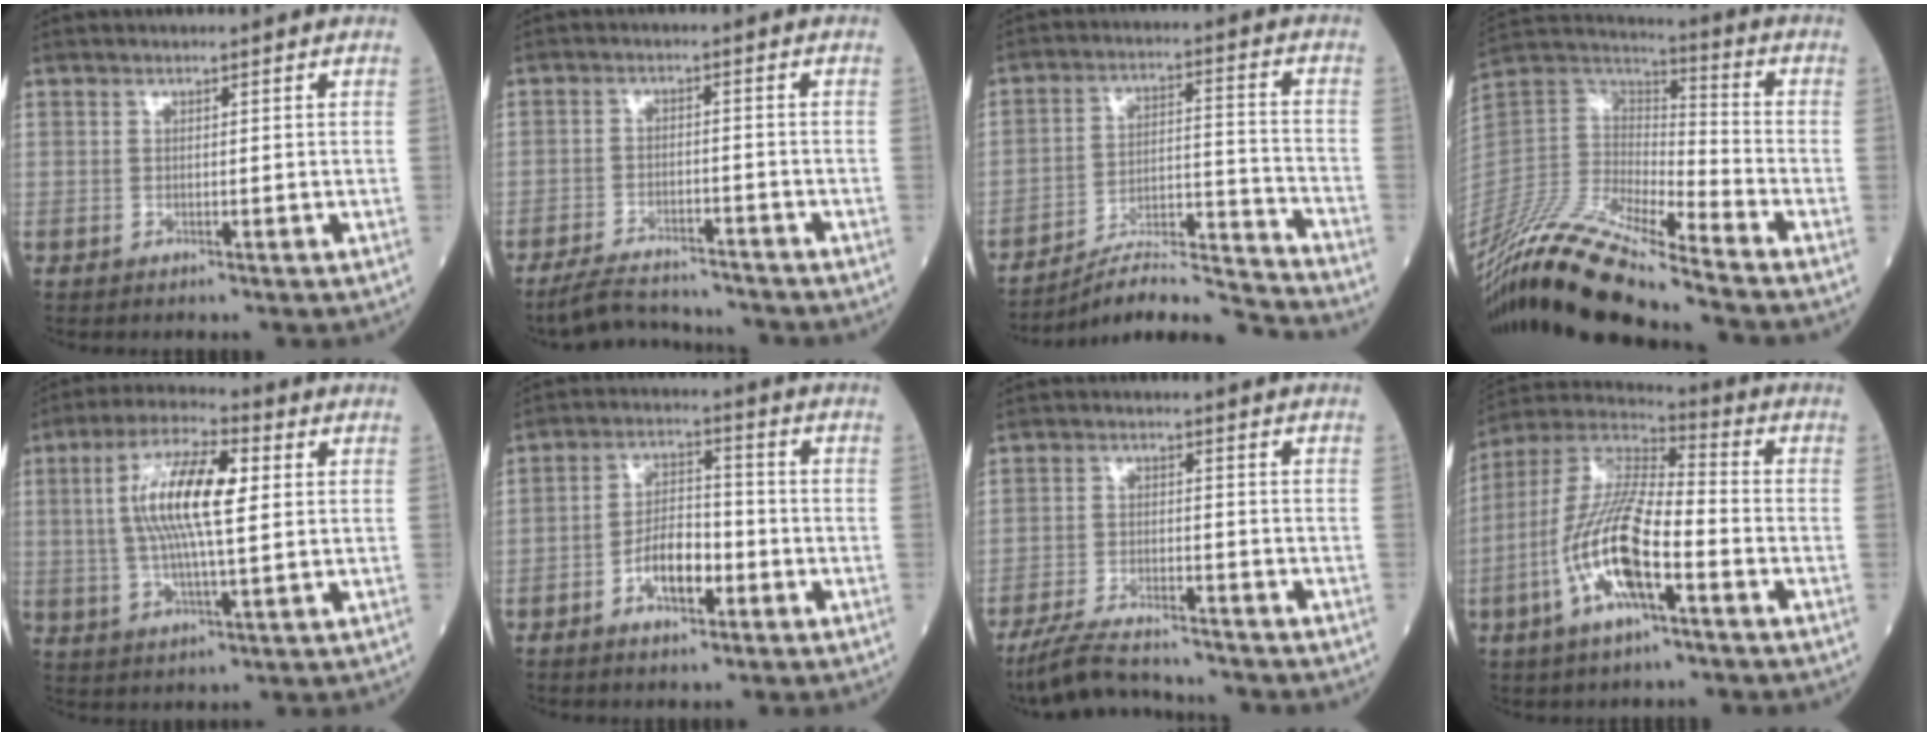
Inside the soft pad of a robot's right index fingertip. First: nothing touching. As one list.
[{"total": 8.4, "force": [-8.0, 1.2, 2.2], "torque": [-0.038, -0.001, -0.130]}, {"total": 12.0, "force": [-11.6, -1.9, 2.2], "torque": [-0.028, 0.029, -0.201]}, {"total": 20.1, "force": [-16.7, 1.1, 11.1], "torque": [-0.246, -0.012, -0.325]}, {"total": 12.7, "force": [2.2, 2.9, 12.2], "torque": [-0.237, 0.018, 0.037]}, {"total": 7.3, "force": [-2.9, 3.2, 5.9], "torque": [-0.111, 0.013, -0.053]}, {"total": 9.8, "force": [-8.9, 1.4, 3.8], "torque": [-0.069, -0.013, -0.150]}, {"total": 14.7, "force": [-4.9, 3.7, 13.4], "torque": [-0.279, 0.002, -0.095]}]